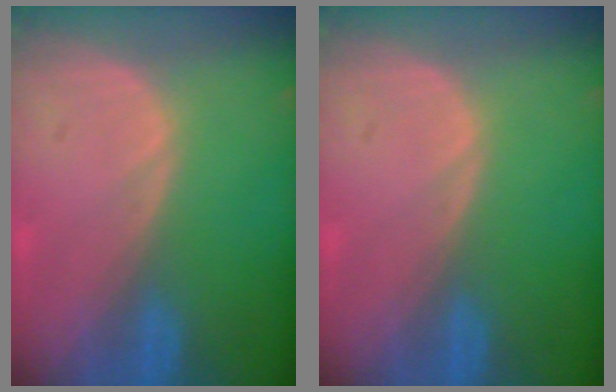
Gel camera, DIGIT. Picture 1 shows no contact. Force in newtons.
{"total": 0.0}